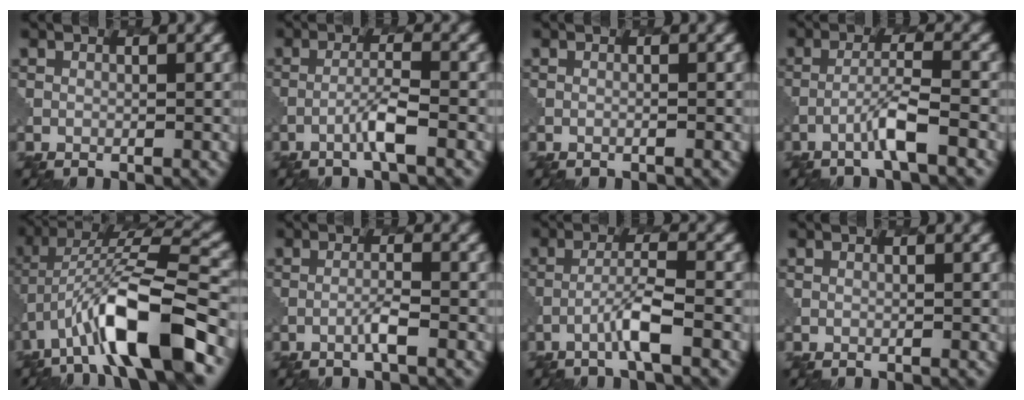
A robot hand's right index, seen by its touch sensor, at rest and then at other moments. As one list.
[{"total": 2.1, "force": [-0.9, -0.1, 1.9], "torque": [-0.037, 0.009, -0.025]}, {"total": 0.0}, {"total": 2.8, "force": [-1.5, 0.0, 2.4], "torque": [-0.044, 0.011, -0.037]}, {"total": 11.7, "force": [-5.2, 3.5, 9.8], "torque": [-0.177, 0.016, -0.089]}, {"total": 1.2, "force": [-0.5, -0.1, 1.1], "torque": [-0.019, 0.007, -0.013]}, {"total": 2.7, "force": [-1.3, 0.0, 2.4], "torque": [-0.047, 0.012, -0.033]}, {"total": 0.0}]